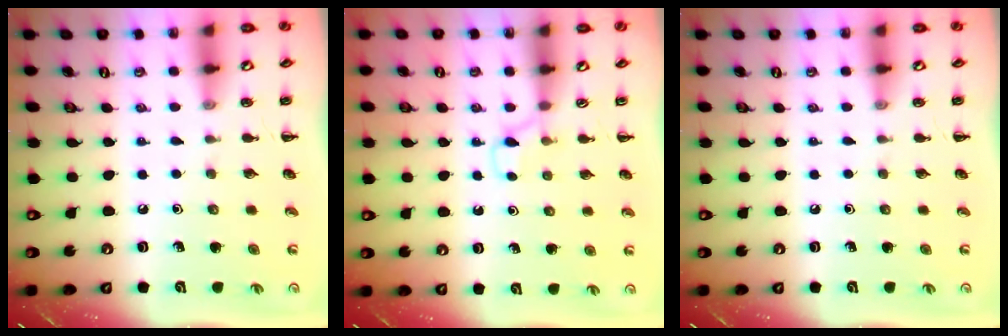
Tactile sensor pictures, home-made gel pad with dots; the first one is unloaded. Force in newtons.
{"total": 2.8, "press": 2.5, "slide": 1.1}
{"total": 0.0}